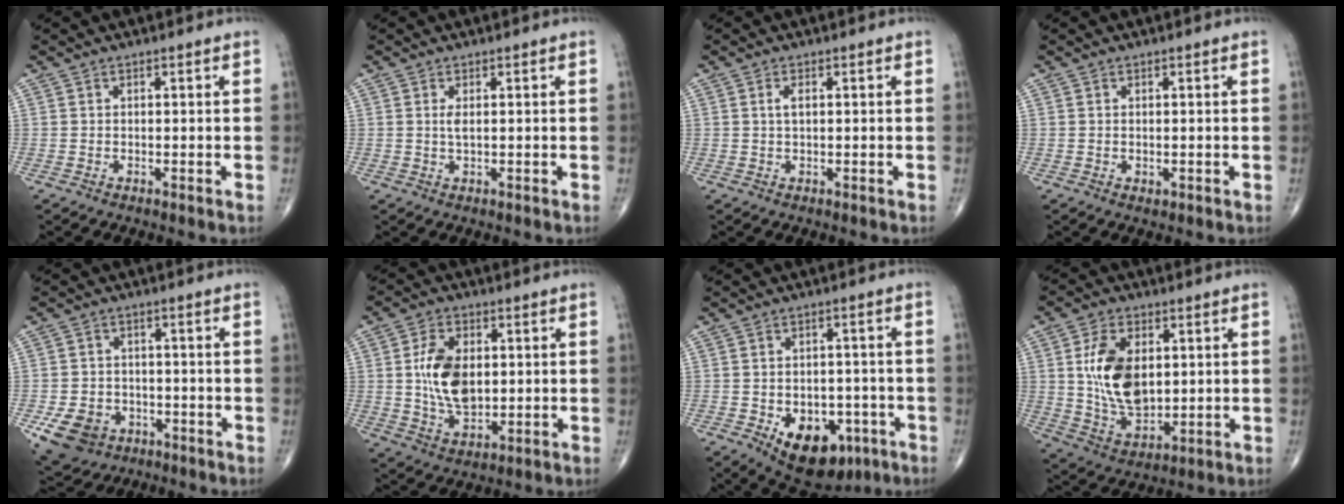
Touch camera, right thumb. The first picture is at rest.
{"total": 1.5, "force": [0.3, 0.4, 1.4], "torque": [-0.033, -0.001, 0.008]}
{"total": 1.7, "force": [0.4, 0.8, 1.5], "torque": [-0.031, 0.003, 0.007]}
{"total": 0.7, "force": [-0.1, 0.5, 0.5], "torque": [-0.006, -0.003, 0.000]}
{"total": 9.3, "force": [-4.0, 7.3, 4.2], "torque": [-0.064, 0.015, -0.059]}
{"total": 11.4, "force": [1.1, 7.1, 8.9], "torque": [-0.150, -0.007, 0.027]}
{"total": 13.3, "force": [-5.7, 8.4, 8.5], "torque": [-0.092, 0.020, -0.070]}
{"total": 13.9, "force": [2.2, 8.5, 10.8], "torque": [-0.179, -0.014, 0.049]}